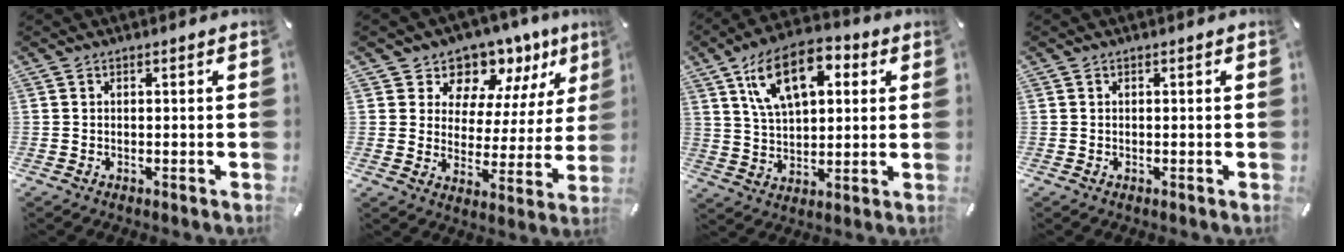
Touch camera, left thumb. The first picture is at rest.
{"total": 9.6, "force": [7.6, 5.9, 0.3], "torque": [-0.005, -0.083, 0.137]}
{"total": 15.2, "force": [6.8, 8.4, 10.6], "torque": [-0.200, -0.003, 0.118]}
{"total": 0.0}